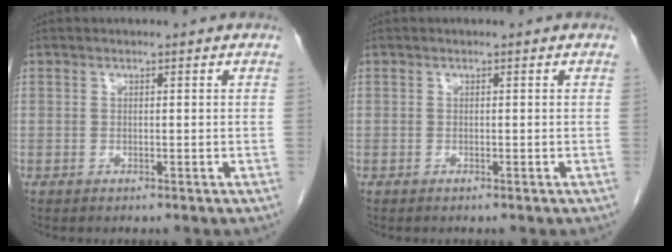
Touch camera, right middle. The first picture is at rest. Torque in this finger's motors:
{"motor_torque": [-0.54, -0.12, 0.13, 0.04]}